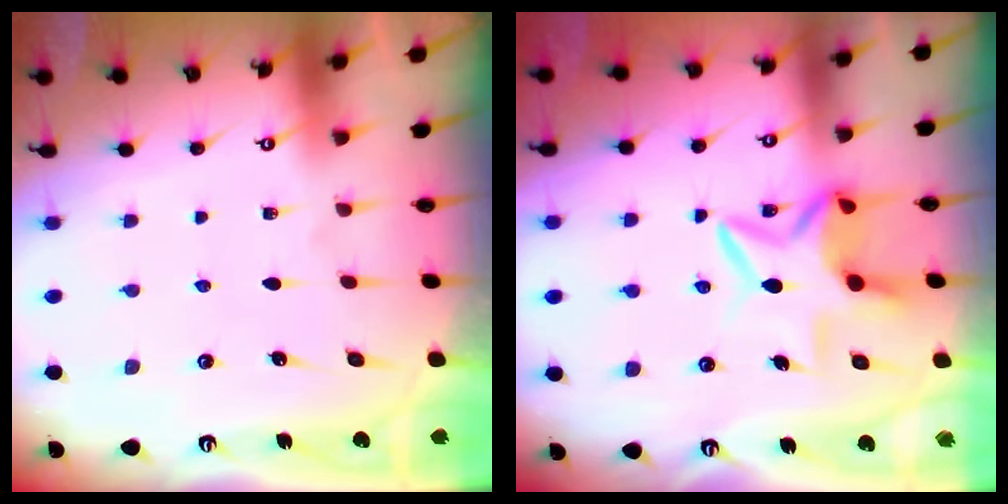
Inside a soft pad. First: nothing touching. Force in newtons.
{"total": 8.6, "press": 8.6, "slide": 0.9}